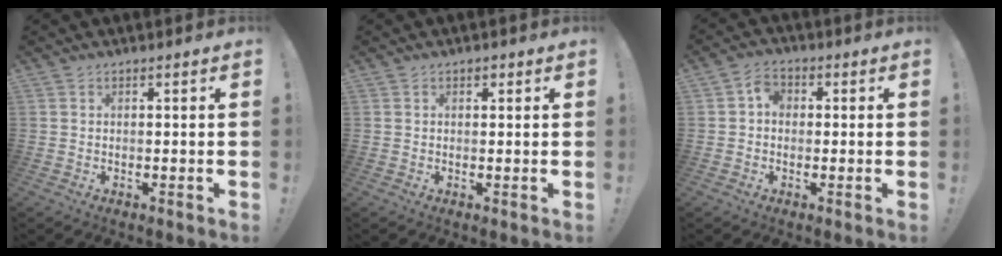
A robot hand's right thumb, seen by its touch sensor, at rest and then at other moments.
{"total": 0.8, "force": [0.4, 0.7, 0.2], "torque": [-0.005, 0.003, 0.007]}
{"total": 4.4, "force": [-0.2, 3.4, 2.8], "torque": [-0.041, 0.009, -0.005]}